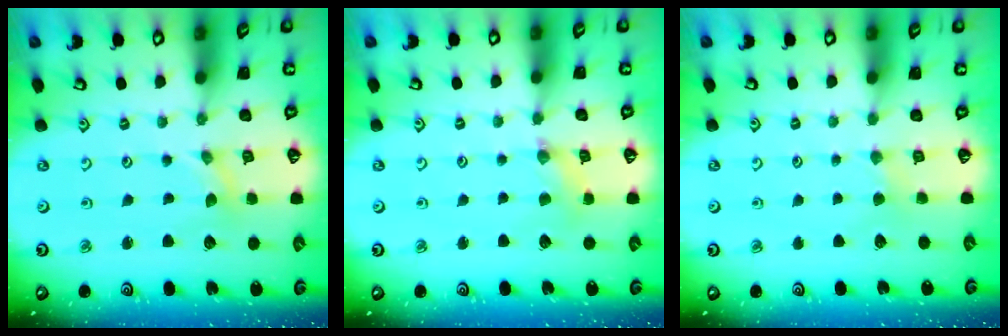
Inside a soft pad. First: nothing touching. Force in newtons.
{"total": 2.5, "press": 2.5, "slide": 0.3}
{"total": 1.8, "press": 1.8, "slide": 0.3}